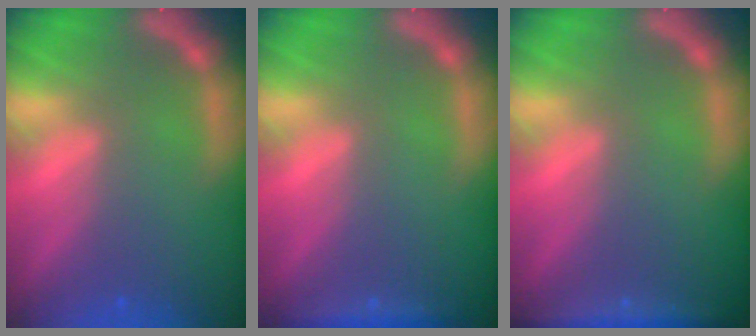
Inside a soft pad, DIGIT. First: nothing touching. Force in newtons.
{"total": 1.9}
{"total": 3.5}